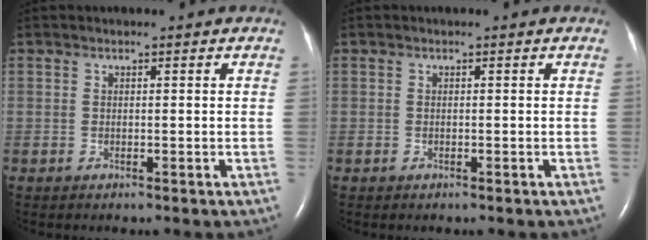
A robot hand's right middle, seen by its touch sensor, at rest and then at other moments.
{"total": 0.0}